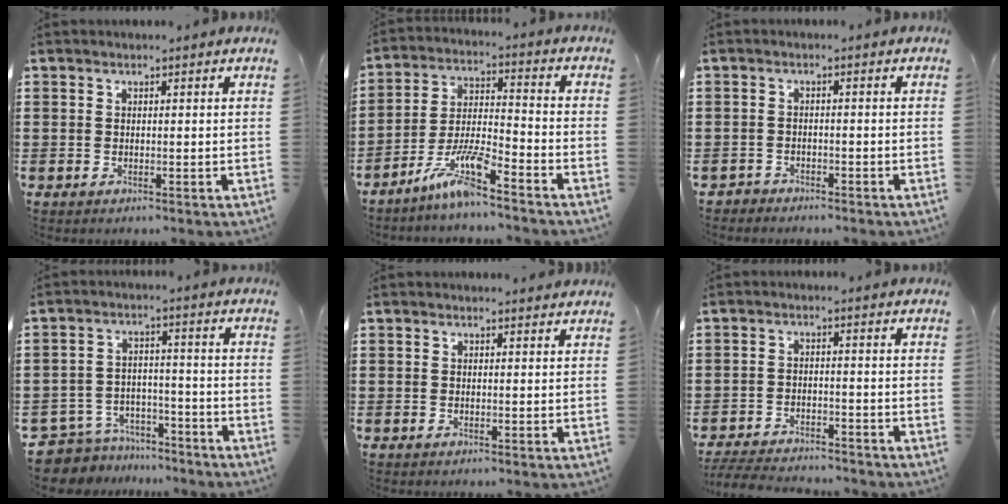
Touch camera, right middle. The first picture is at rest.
{"total": 8.4, "force": [-6.4, 0.7, 5.4], "torque": [-0.118, -0.007, -0.124]}
{"total": 1.8, "force": [-1.8, 0.4, -0.2], "torque": [-0.003, 0.002, -0.041]}
{"total": 6.5, "force": [-6.3, 1.3, 0.3], "torque": [-0.026, 0.011, -0.134]}
{"total": 0.5, "force": [0.5, 0.2, 0.2], "torque": [0.002, -0.003, 0.007]}
{"total": 4.4, "force": [-4.3, 0.5, 0.8], "torque": [-0.018, 0.001, -0.089]}